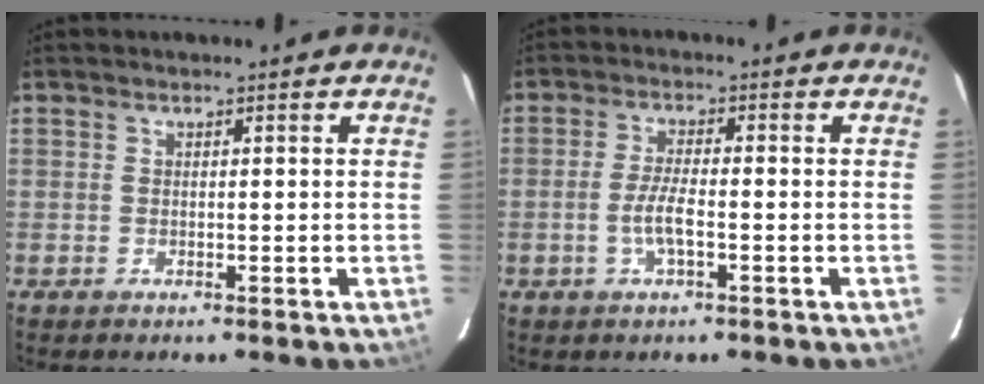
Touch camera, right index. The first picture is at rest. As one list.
[{"total": 4.6, "force": [-1.5, 1.0, 4.2], "torque": [-0.087, -0.001, -0.030]}]